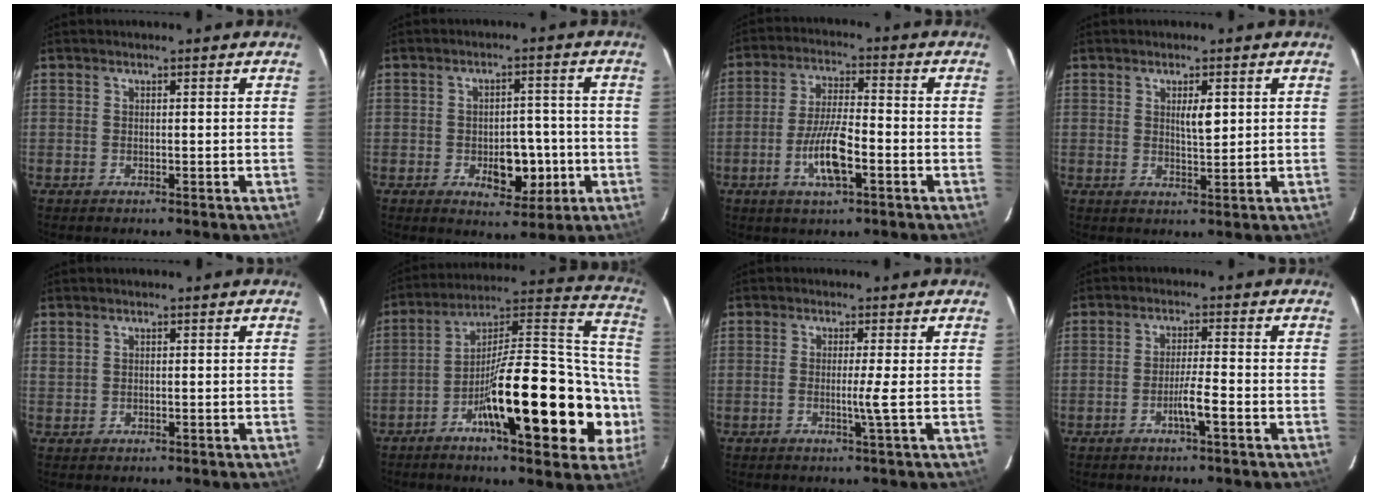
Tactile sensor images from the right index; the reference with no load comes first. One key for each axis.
{"total": 7.3, "fx": -2.1, "fy": 3.9, "fz": 5.8, "tx": -0.073, "ty": 0.008, "tz": -0.021}
{"total": 8.7, "fx": -3.2, "fy": 1.8, "fz": 7.9, "tx": -0.154, "ty": -0.001, "tz": -0.057}
{"total": 3.1, "fx": 1.0, "fy": 0.7, "fz": 2.8, "tx": -0.047, "ty": -0.003, "tz": 0.016}
{"total": 0.7, "fx": 0.4, "fy": 0.4, "fz": 0.5, "tx": -0.015, "ty": 0.003, "tz": 0.012}
{"total": 25.1, "fx": -8.1, "fy": 5.1, "fz": 23.2, "tx": -0.284, "ty": 0.026, "tz": -0.117}
{"total": 2.4, "fx": -0.5, "fy": -0.9, "fz": 2.2, "tx": -0.040, "ty": -0.004, "tz": -0.010}
{"total": 4.0, "fx": -1.8, "fy": -0.1, "fz": 3.5, "tx": -0.062, "ty": -0.002, "tz": -0.034}